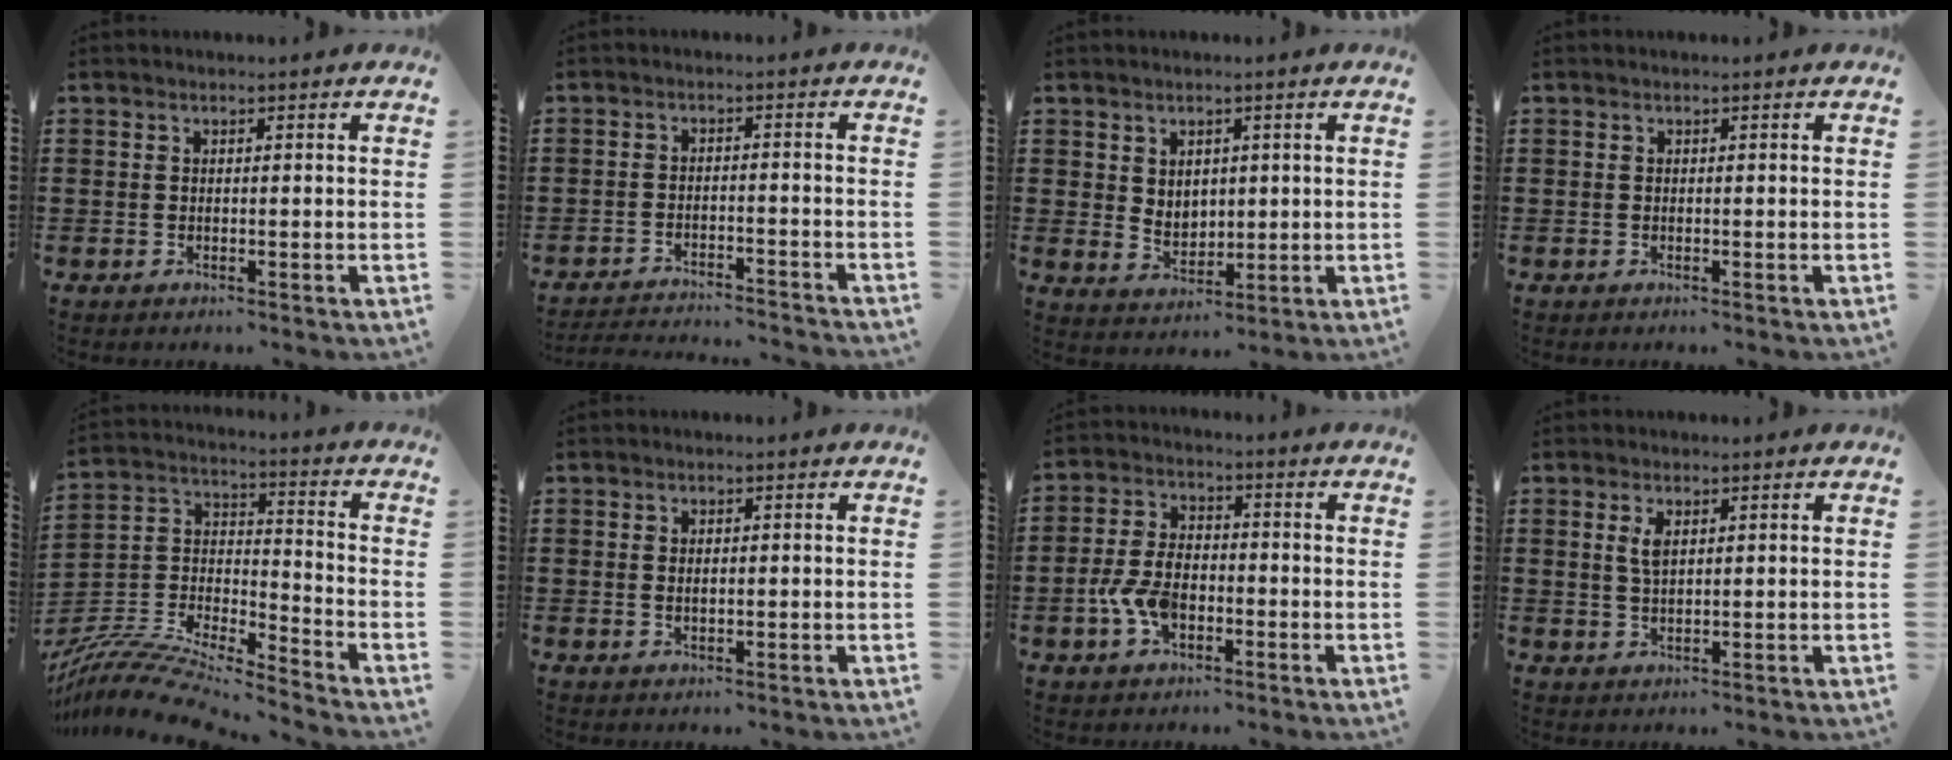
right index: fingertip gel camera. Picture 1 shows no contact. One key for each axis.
{"total": 3.1, "fx": -3.0, "fy": -0.2, "fz": 0.4, "tx": -0.011, "ty": -0.002, "tz": -0.065}
{"total": 3.4, "fx": 1.8, "fy": 2.7, "fz": 0.9, "tx": -0.021, "ty": 0.006, "tz": 0.031}
{"total": 0.0}
{"total": 10.5, "fx": -9.8, "fy": 1.1, "fz": 3.6, "tx": -0.076, "ty": 0.012, "tz": -0.199}
{"total": 1.1, "fx": 0.1, "fy": 0.5, "fz": 1.0, "tx": -0.020, "ty": 0.003, "tz": 0.001}
{"total": 6.4, "fx": -2.3, "fy": 3.9, "fz": 4.5, "tx": -0.119, "ty": -0.002, "tz": -0.049}
{"total": 2.6, "fx": 1.0, "fy": 0.9, "fz": 2.1, "tx": -0.047, "ty": 0.003, "tz": 0.017}